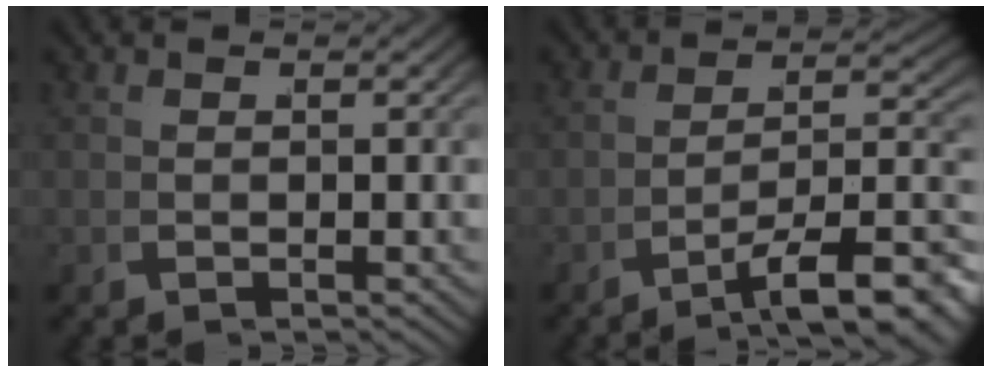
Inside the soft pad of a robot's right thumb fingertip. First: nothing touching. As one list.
[{"total": 9.0, "force": [-3.6, 4.5, 7.0], "torque": [-0.106, -0.029, -0.038]}]